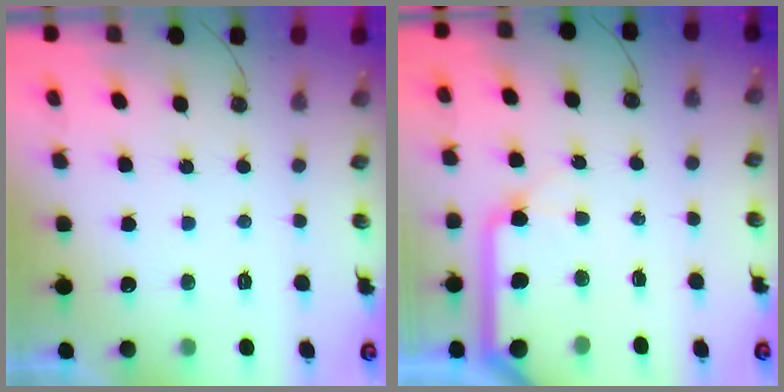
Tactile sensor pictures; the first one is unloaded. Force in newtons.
{"total": 11.9, "press": 11.8, "slide": 1.6}